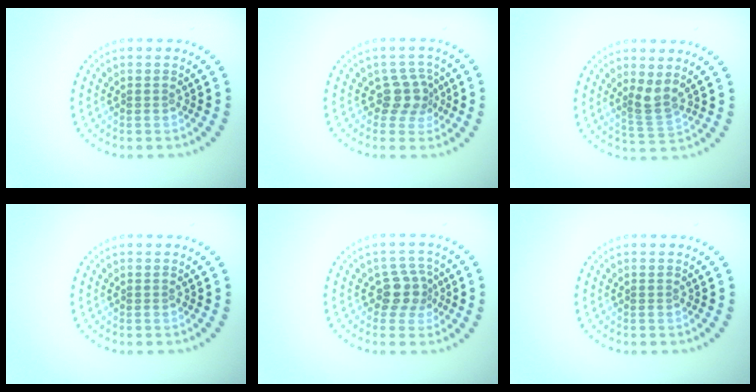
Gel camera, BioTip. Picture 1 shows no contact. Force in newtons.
{"total": 2.7, "press": 2.1, "slide": 1.7}
{"total": 2.4, "press": 1.7, "slide": 1.7}
{"total": 0.0}
{"total": 2.8, "press": 2.3, "slide": 1.7}
{"total": 0.0}